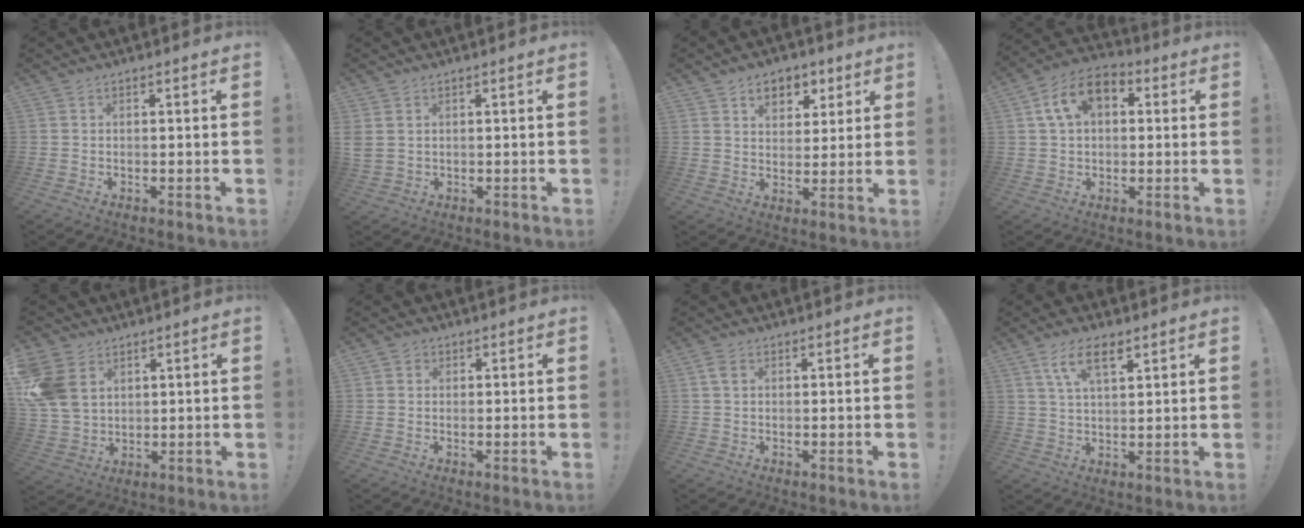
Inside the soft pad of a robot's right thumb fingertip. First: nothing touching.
{"total": 2.9, "force": [1.2, 1.9, 1.8], "torque": [-0.035, 0.005, 0.025]}
{"total": 8.1, "force": [4.3, 6.0, 3.3], "torque": [-0.036, -0.025, 0.080]}
{"total": 11.9, "force": [3.8, 8.0, 7.9], "torque": [-0.133, 0.011, 0.074]}
{"total": 12.5, "force": [4.4, 9.7, 6.4], "torque": [-0.136, -0.012, 0.091]}
{"total": 1.5, "force": [0.4, 1.4, 0.3], "torque": [0.000, 0.000, 0.006]}
{"total": 2.4, "force": [0.8, 1.4, 1.8], "torque": [-0.030, 0.001, 0.014]}
{"total": 8.2, "force": [4.4, 3.4, 6.1], "torque": [-0.105, -0.007, 0.080]}